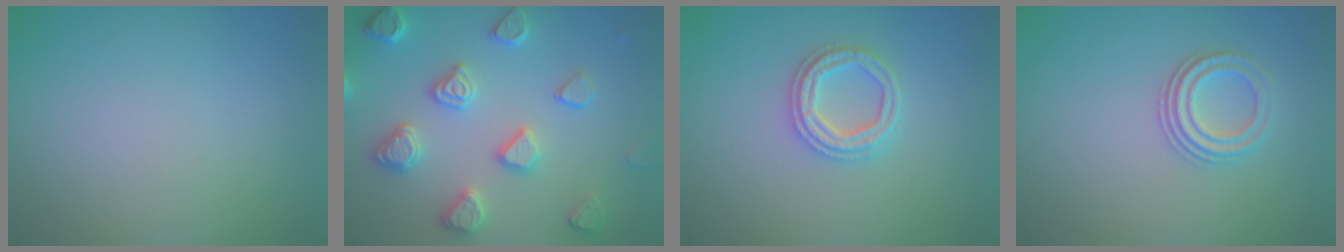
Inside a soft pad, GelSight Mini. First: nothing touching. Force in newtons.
{"total": 4.6, "press": 4.1, "slide": 2.0}
{"total": 2.4, "press": 2.4, "slide": 0.3}
{"total": 2.8, "press": 2.2, "slide": 1.7}